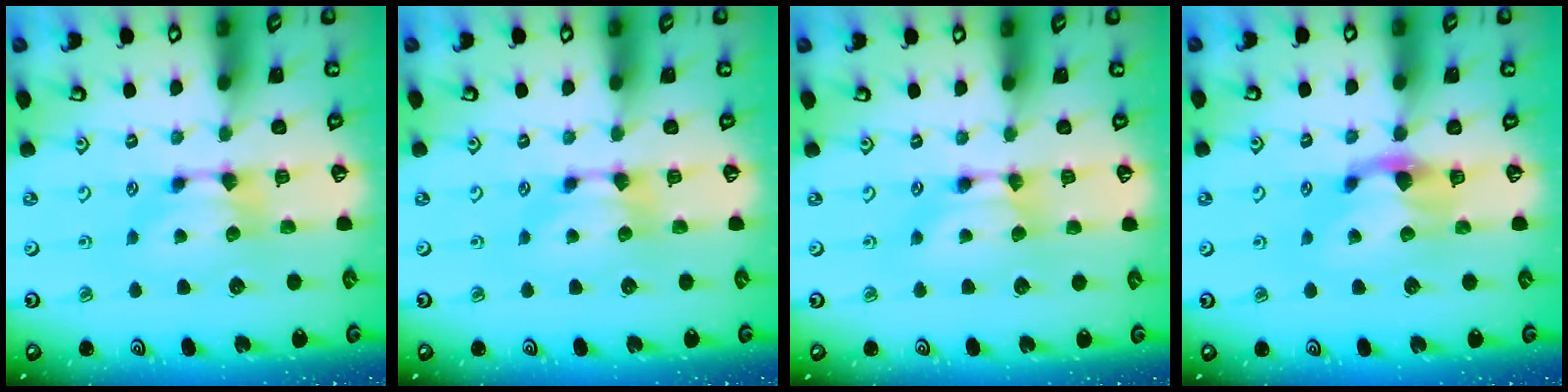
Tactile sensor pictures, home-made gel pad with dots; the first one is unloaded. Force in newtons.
{"total": 0.0}
{"total": 1.7, "press": 1.7, "slide": 0.2}
{"total": 1.5, "press": 0.4, "slide": 1.4}